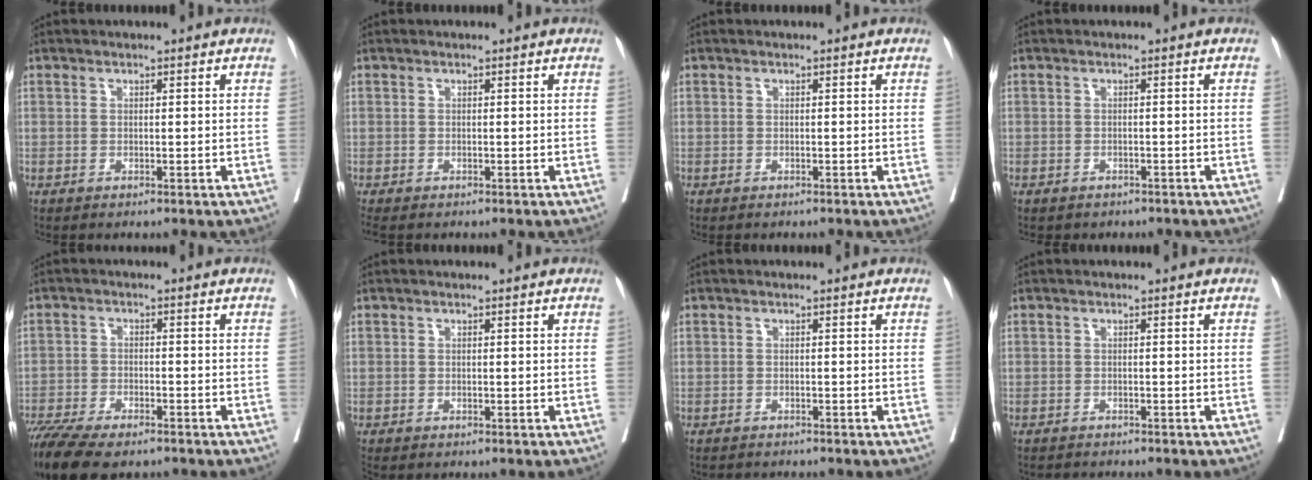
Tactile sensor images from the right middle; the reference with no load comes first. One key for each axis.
{"total": 1.8, "fx": -1.6, "fy": 0.4, "fz": 0.7, "tx": -0.015, "ty": -0.007, "tz": -0.023}
{"total": 1.0, "fx": -0.9, "fy": 0.1, "fz": 0.4, "tx": -0.005, "ty": -0.002, "tz": -0.012}
{"total": 5.0, "fx": -4.2, "fy": 2.2, "fz": 1.5, "tx": -0.019, "ty": 0.003, "tz": -0.043}
{"total": 12.1, "fx": -9.7, "fy": 3.2, "fz": 6.4, "tx": -0.117, "ty": -0.015, "tz": -0.154}
{"total": 1.6, "fx": -1.5, "fy": 0.2, "fz": 0.5, "tx": -0.013, "ty": -0.005, "tz": -0.023}
{"total": 4.6, "fx": -4.3, "fy": 0.7, "fz": 1.4, "tx": -0.016, "ty": -0.007, "tz": -0.058}
{"total": 4.4, "fx": -4.2, "fy": 0.4, "fz": 1.3, "tx": -0.014, "ty": -0.010, "tz": -0.059}